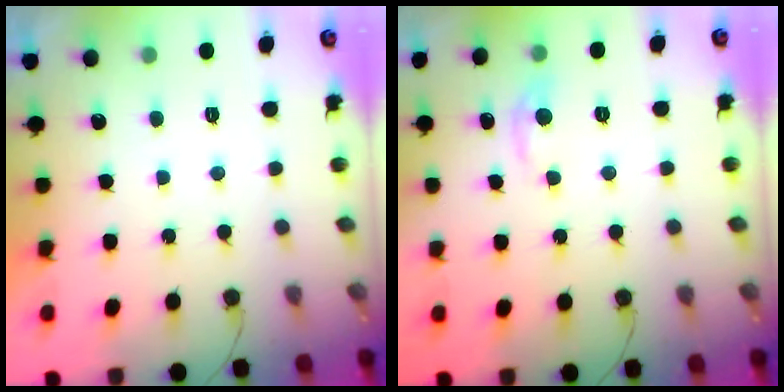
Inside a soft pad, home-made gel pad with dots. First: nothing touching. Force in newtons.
{"total": 6.3, "press": 6.3, "slide": 0.9}